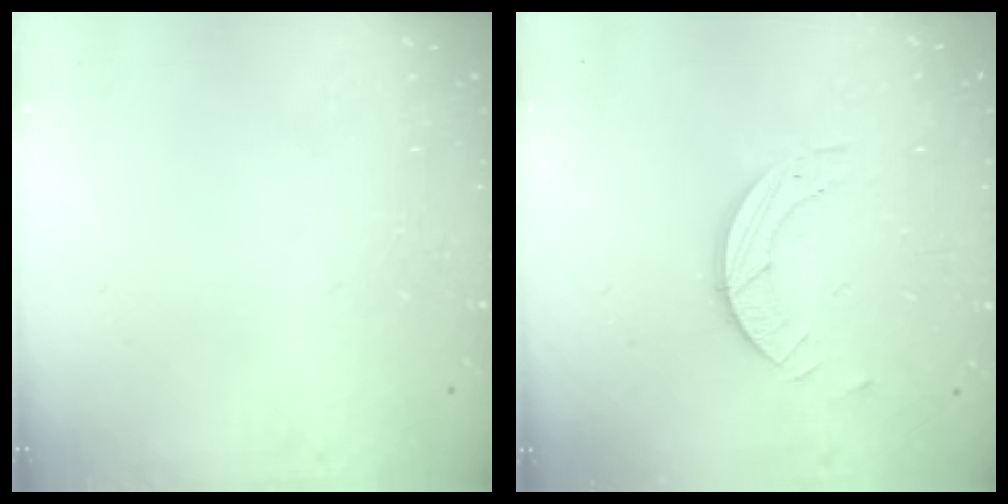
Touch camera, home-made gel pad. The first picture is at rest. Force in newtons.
{"total": 3.9, "press": 3.9, "slide": 0.1}